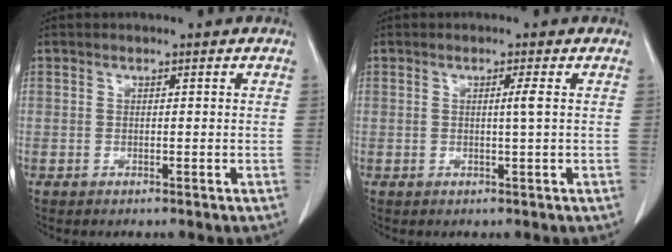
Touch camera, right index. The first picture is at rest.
{"total": 1.6, "force": [0.2, -0.5, 1.5], "torque": [-0.027, -0.002, 0.003]}